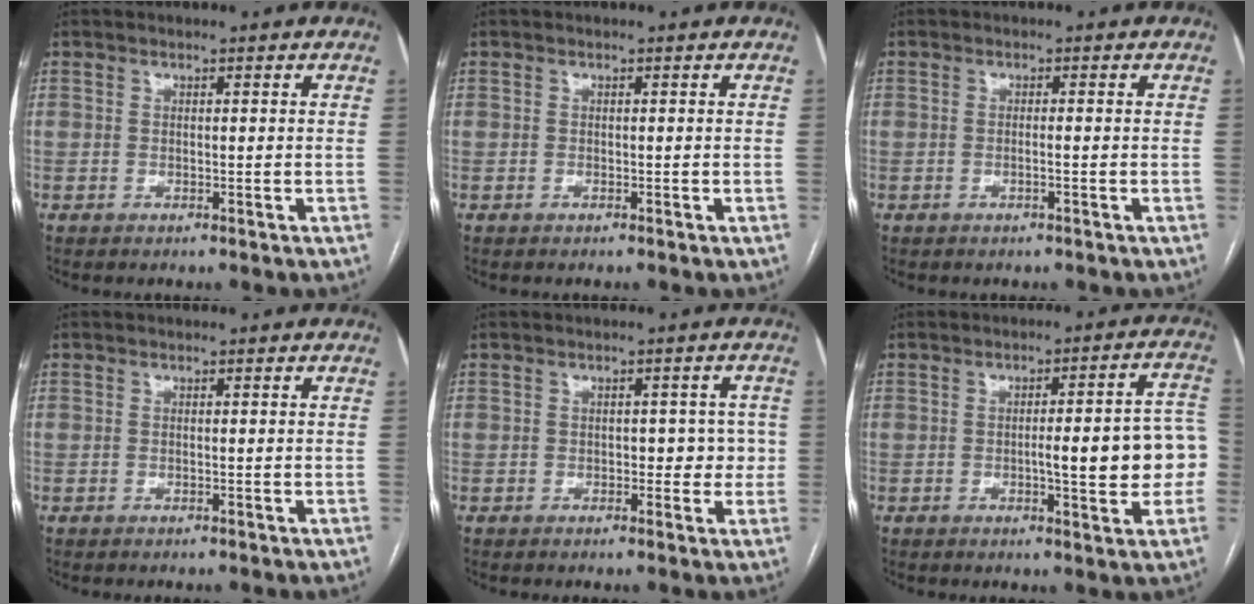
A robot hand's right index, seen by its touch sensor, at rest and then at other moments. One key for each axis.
{"total": 0.0}
{"total": 1.1, "fx": -0.5, "fy": -0.3, "fz": 1.0, "tx": -0.017, "ty": 0.000, "tz": -0.008}
{"total": 0.0}
{"total": 3.9, "fx": -0.3, "fy": 2.3, "fz": 3.1, "tx": -0.025, "ty": 0.017, "tz": -0.003}
{"total": 11.1, "fx": -1.4, "fy": 1.8, "fz": 10.9, "tx": -0.128, "ty": 0.024, "tz": -0.016}